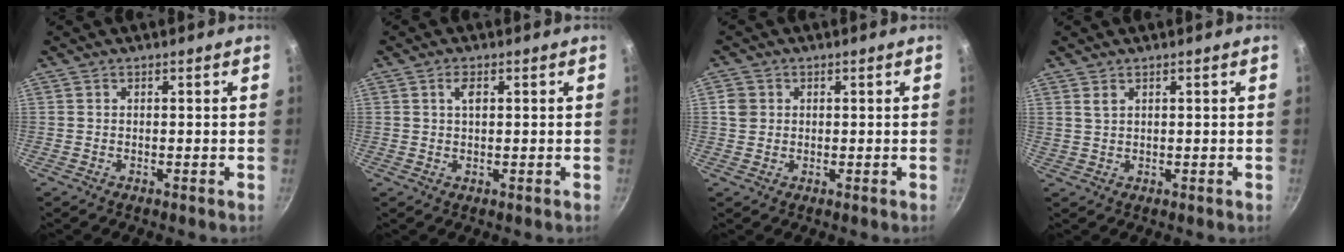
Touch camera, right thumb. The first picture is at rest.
{"total": 2.4, "force": [0.7, 1.0, 2.0], "torque": [-0.034, 0.000, 0.014]}
{"total": 3.1, "force": [0.5, 2.8, 1.1], "torque": [-0.009, 0.007, 0.008]}
{"total": 1.6, "force": [1.0, 0.6, 1.1], "torque": [-0.020, -0.001, 0.022]}